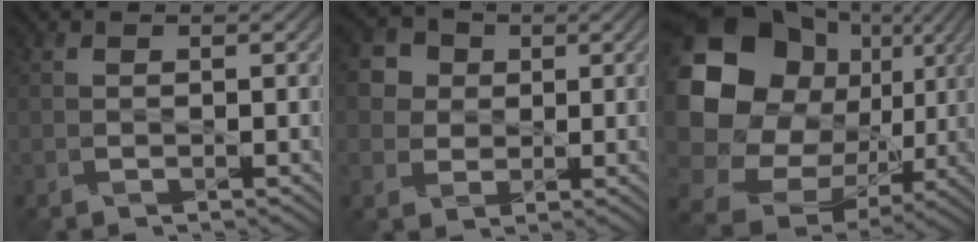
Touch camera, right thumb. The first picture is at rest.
{"total": 5.6, "force": [1.5, 4.9, 2.2], "torque": [-0.082, 0.009, 0.016]}
{"total": 22.2, "force": [4.4, 19.0, 10.6], "torque": [-0.285, -0.008, 0.106]}